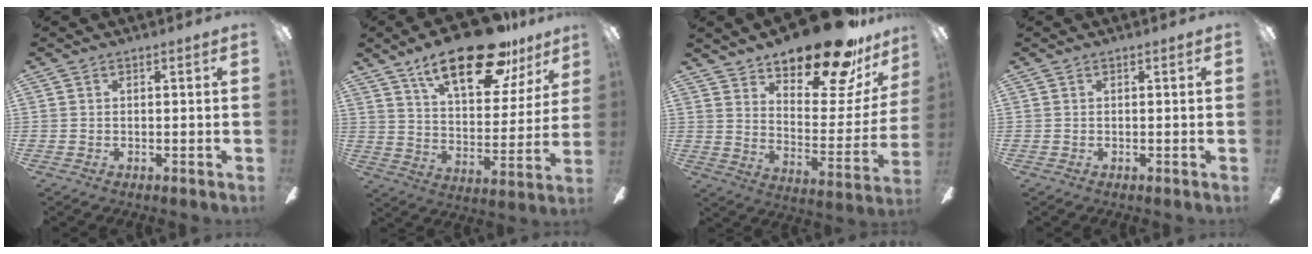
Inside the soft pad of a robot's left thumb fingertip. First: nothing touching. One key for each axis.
{"total": 23.3, "fx": 15.9, "fy": 9.1, "fz": 14.4, "tx": -0.225, "ty": -0.089, "tz": 0.268}
{"total": 22.3, "fx": 17.9, "fy": 7.0, "fz": 11.3, "tx": -0.149, "ty": -0.125, "tz": 0.294}
{"total": 0.0}